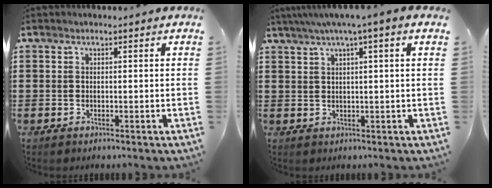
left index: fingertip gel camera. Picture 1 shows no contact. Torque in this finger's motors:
{"motor_torque": [1.64, -0.49, 1.05, 0.21]}